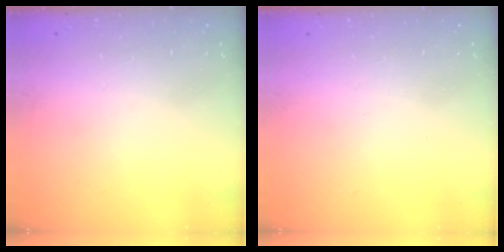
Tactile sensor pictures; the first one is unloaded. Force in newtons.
{"total": 0.0}